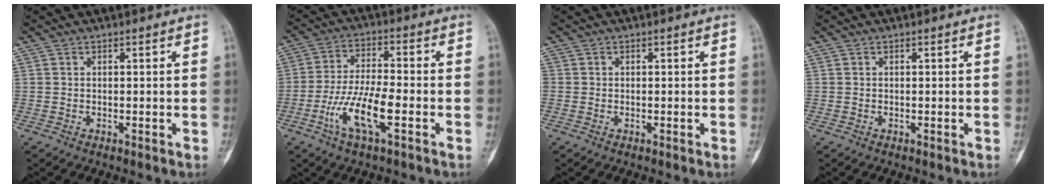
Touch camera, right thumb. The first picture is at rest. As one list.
[{"total": 11.0, "force": [-4.0, 3.2, 9.7], "torque": [-0.201, 0.018, -0.078]}, {"total": 0.6, "force": [-0.1, 0.6, 0.1], "torque": [0.007, 0.004, -0.007]}, {"total": 0.0}]